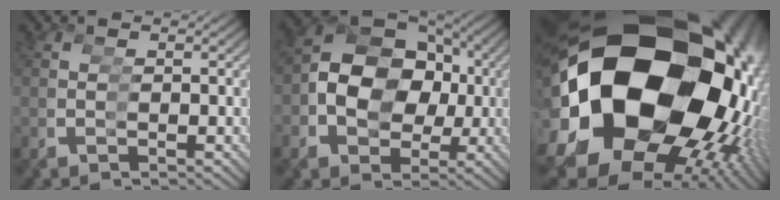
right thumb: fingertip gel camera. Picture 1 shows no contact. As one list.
[{"total": 14.0, "force": [-0.4, 10.2, 9.6], "torque": [-0.184, -0.024, 0.009]}, {"total": 34.2, "force": [-0.5, 22.8, 25.5], "torque": [-0.436, -0.046, 0.017]}]